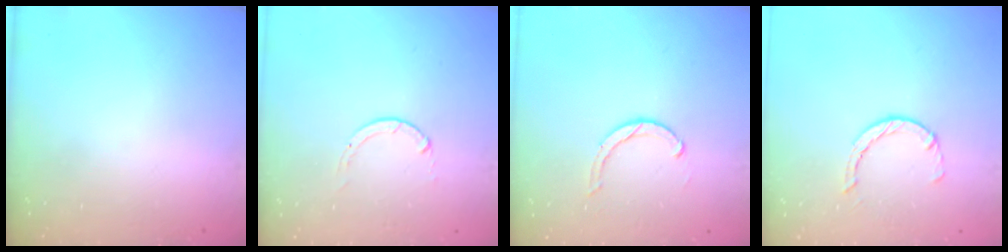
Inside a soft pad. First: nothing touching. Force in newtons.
{"total": 0.0}
{"total": 3.0, "press": 2.9, "slide": 0.5}
{"total": 2.5, "press": 2.4, "slide": 0.4}